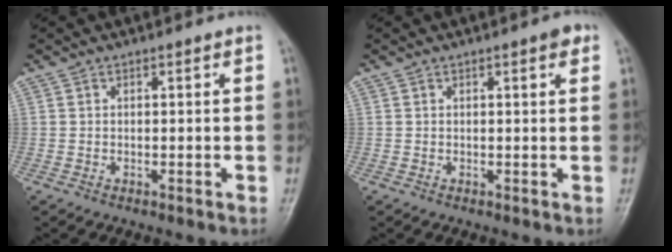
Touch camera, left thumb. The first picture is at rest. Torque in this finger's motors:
{"motor_torque": [0.00, 0.00, 0.03, -0.29, 0.03]}